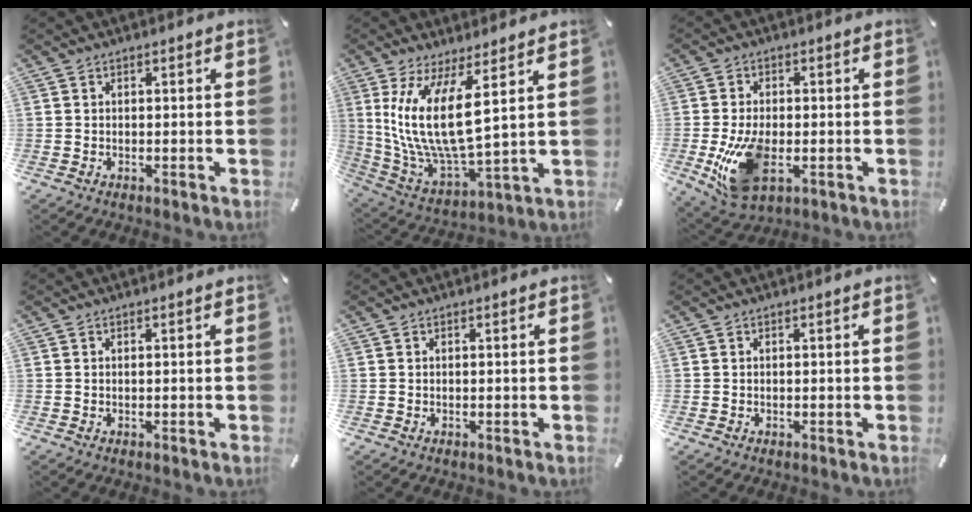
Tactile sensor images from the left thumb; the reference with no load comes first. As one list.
[{"total": 15.4, "force": [5.3, 4.9, 13.6], "torque": [-0.308, -0.038, 0.088]}, {"total": 12.6, "force": [-2.2, 7.4, 9.9], "torque": [-0.198, -0.014, -0.034]}, {"total": 0.0}, {"total": 0.0}, {"total": 0.0}]